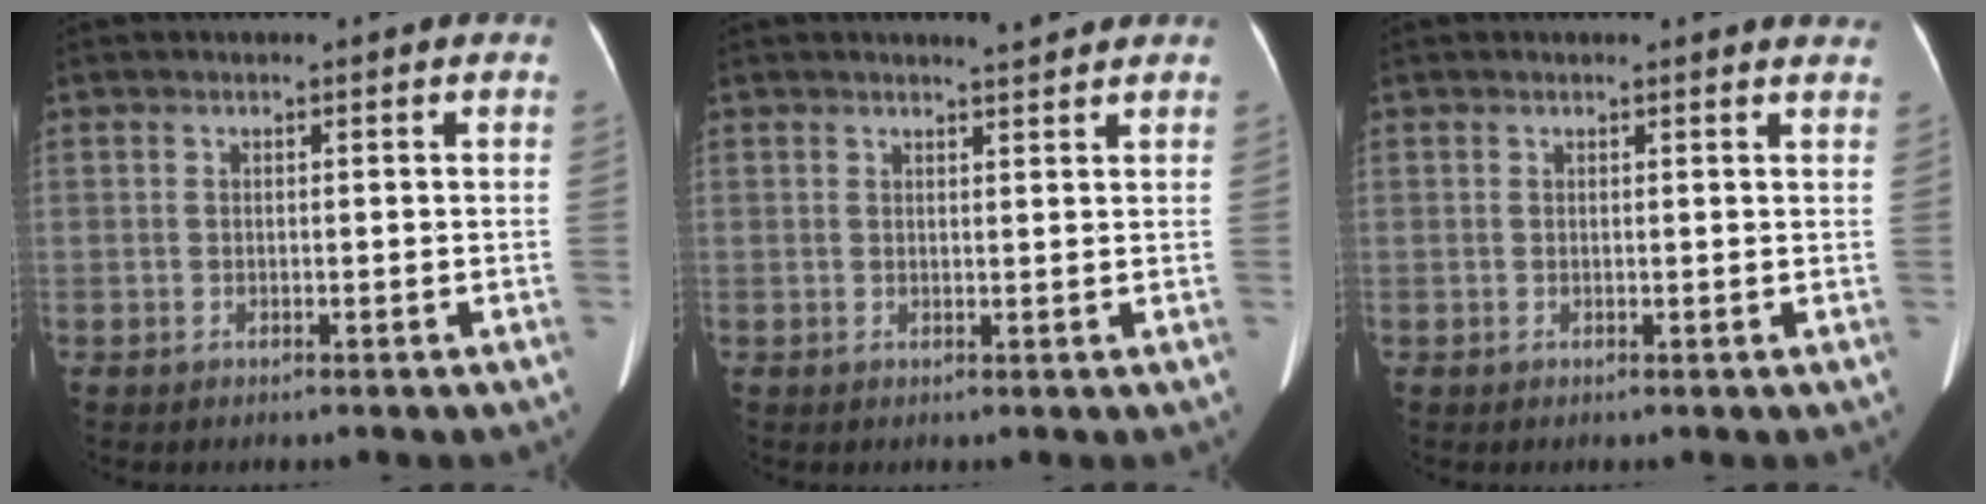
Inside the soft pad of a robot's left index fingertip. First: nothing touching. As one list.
[{"total": 2.0, "force": [1.9, -0.2, 0.5], "torque": [-0.011, -0.005, 0.030]}, {"total": 3.5, "force": [3.3, 0.3, 0.8], "torque": [-0.011, -0.008, 0.016]}]